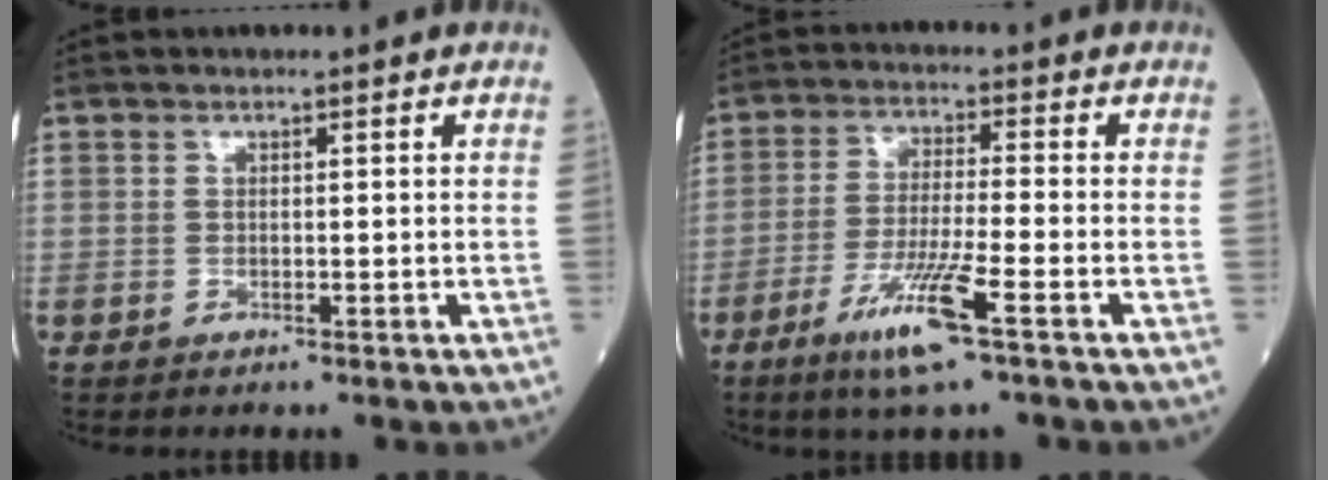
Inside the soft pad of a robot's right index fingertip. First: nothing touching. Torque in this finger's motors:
{"motor_torque": [1.29, -0.48, 0.57, 0.18]}